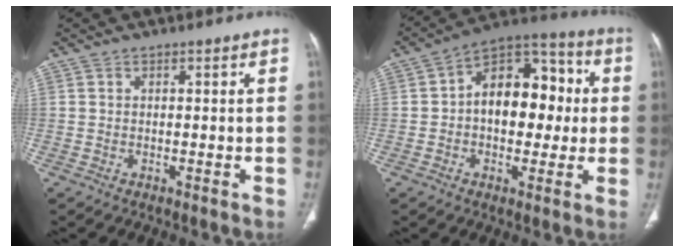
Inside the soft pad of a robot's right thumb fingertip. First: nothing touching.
{"total": 16.2, "force": [0.8, 10.5, 12.3], "torque": [-0.133, 0.038, 0.003]}